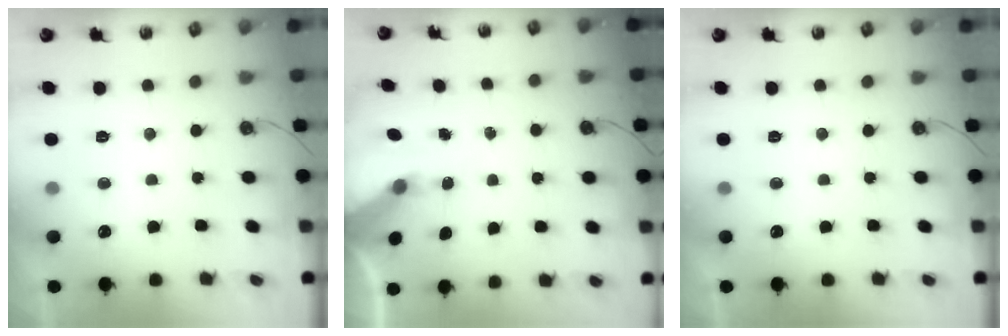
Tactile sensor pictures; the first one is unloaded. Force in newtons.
{"total": 7.4, "press": 7.4, "slide": 0.8}
{"total": 0.0}